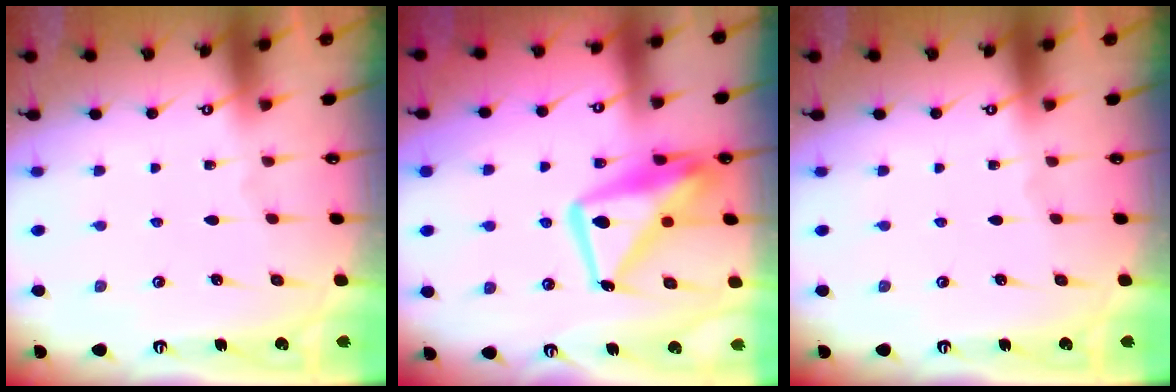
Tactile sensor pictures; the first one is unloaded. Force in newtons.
{"total": 15.9, "press": 15.8, "slide": 1.7}
{"total": 0.0}